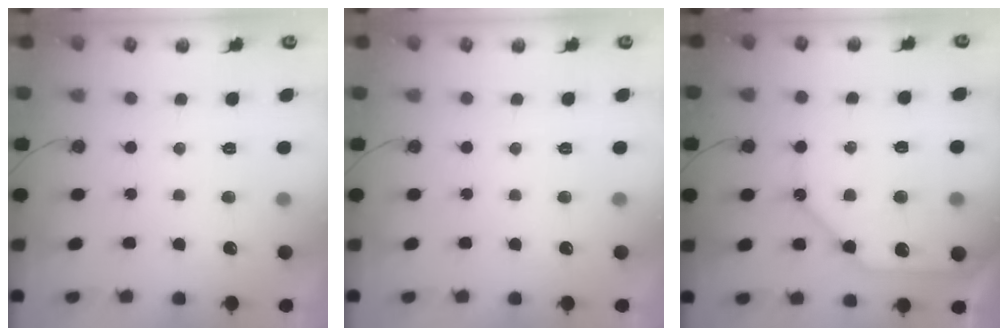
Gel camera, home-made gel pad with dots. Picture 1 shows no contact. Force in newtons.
{"total": 0.0}
{"total": 13.7, "press": 13.6, "slide": 1.7}